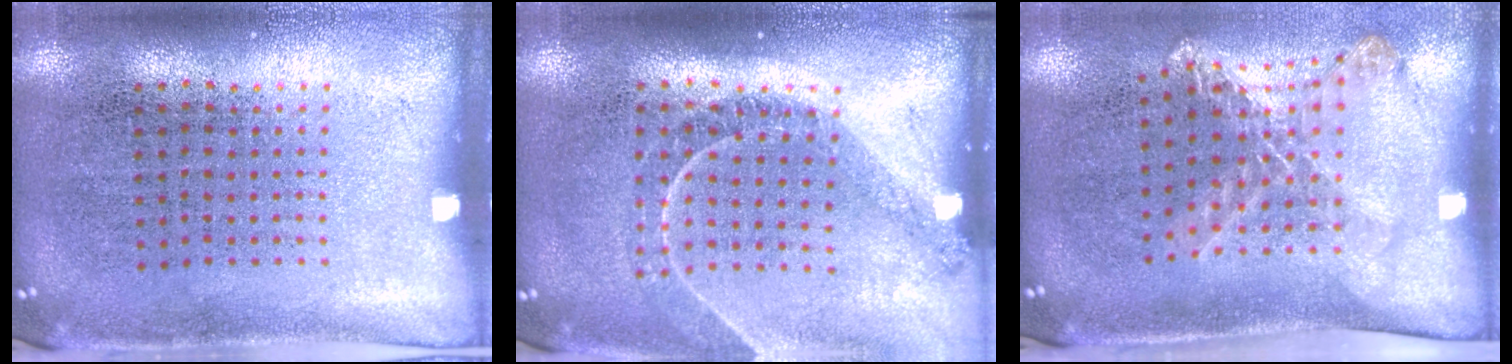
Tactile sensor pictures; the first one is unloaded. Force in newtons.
{"total": 1.2, "press": 1.2, "slide": 0.3}
{"total": 1.5, "press": 1.3, "slide": 0.8}